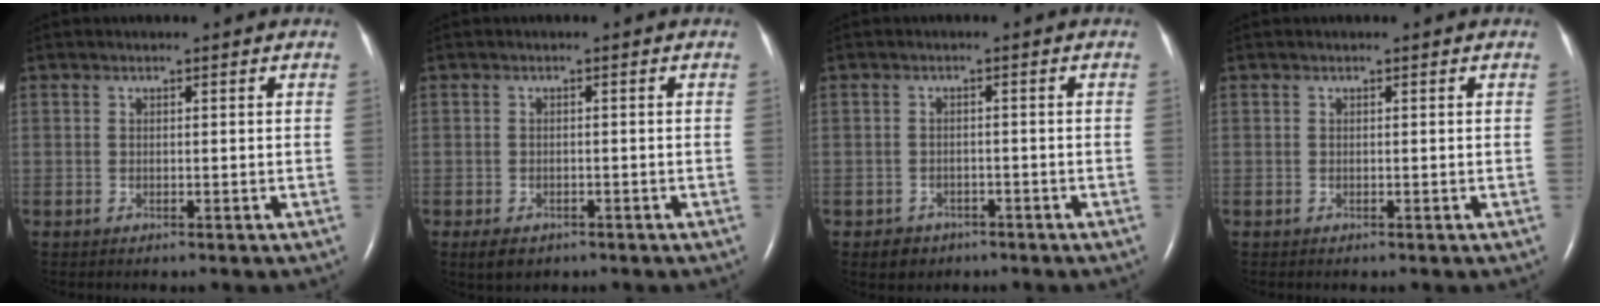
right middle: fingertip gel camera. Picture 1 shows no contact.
{"total": 2.8, "force": [-1.8, 1.7, 1.4], "torque": [-0.028, -0.003, -0.019]}
{"total": 2.7, "force": [-1.7, 2.1, 0.2], "torque": [-0.011, 0.009, -0.019]}
{"total": 0.0}